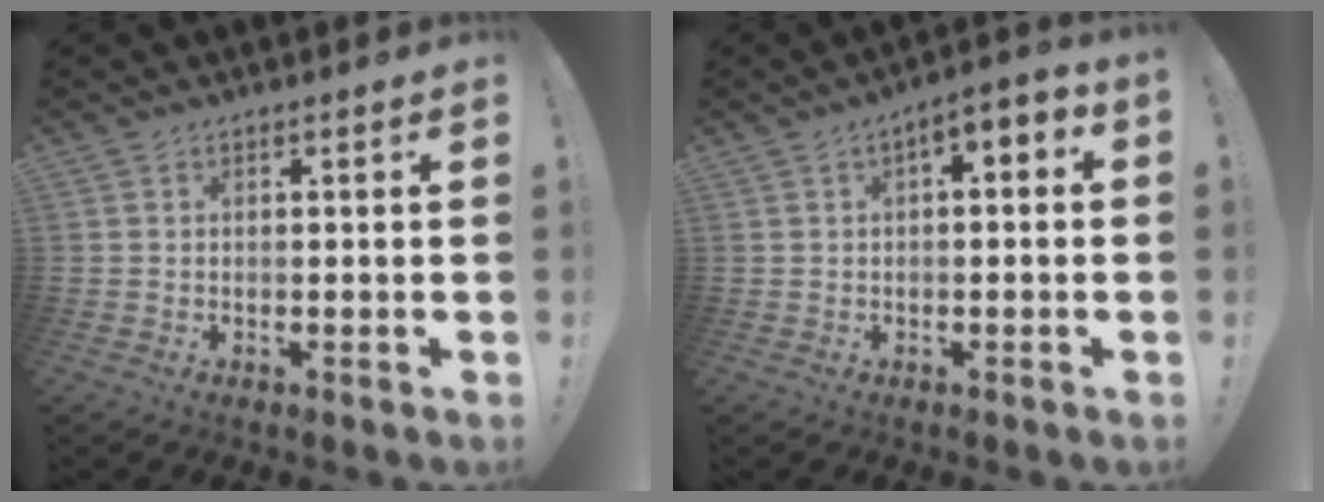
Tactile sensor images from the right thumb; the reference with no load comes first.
{"total": 4.0, "force": [-0.3, 1.9, 3.5], "torque": [-0.049, 0.001, -0.005]}